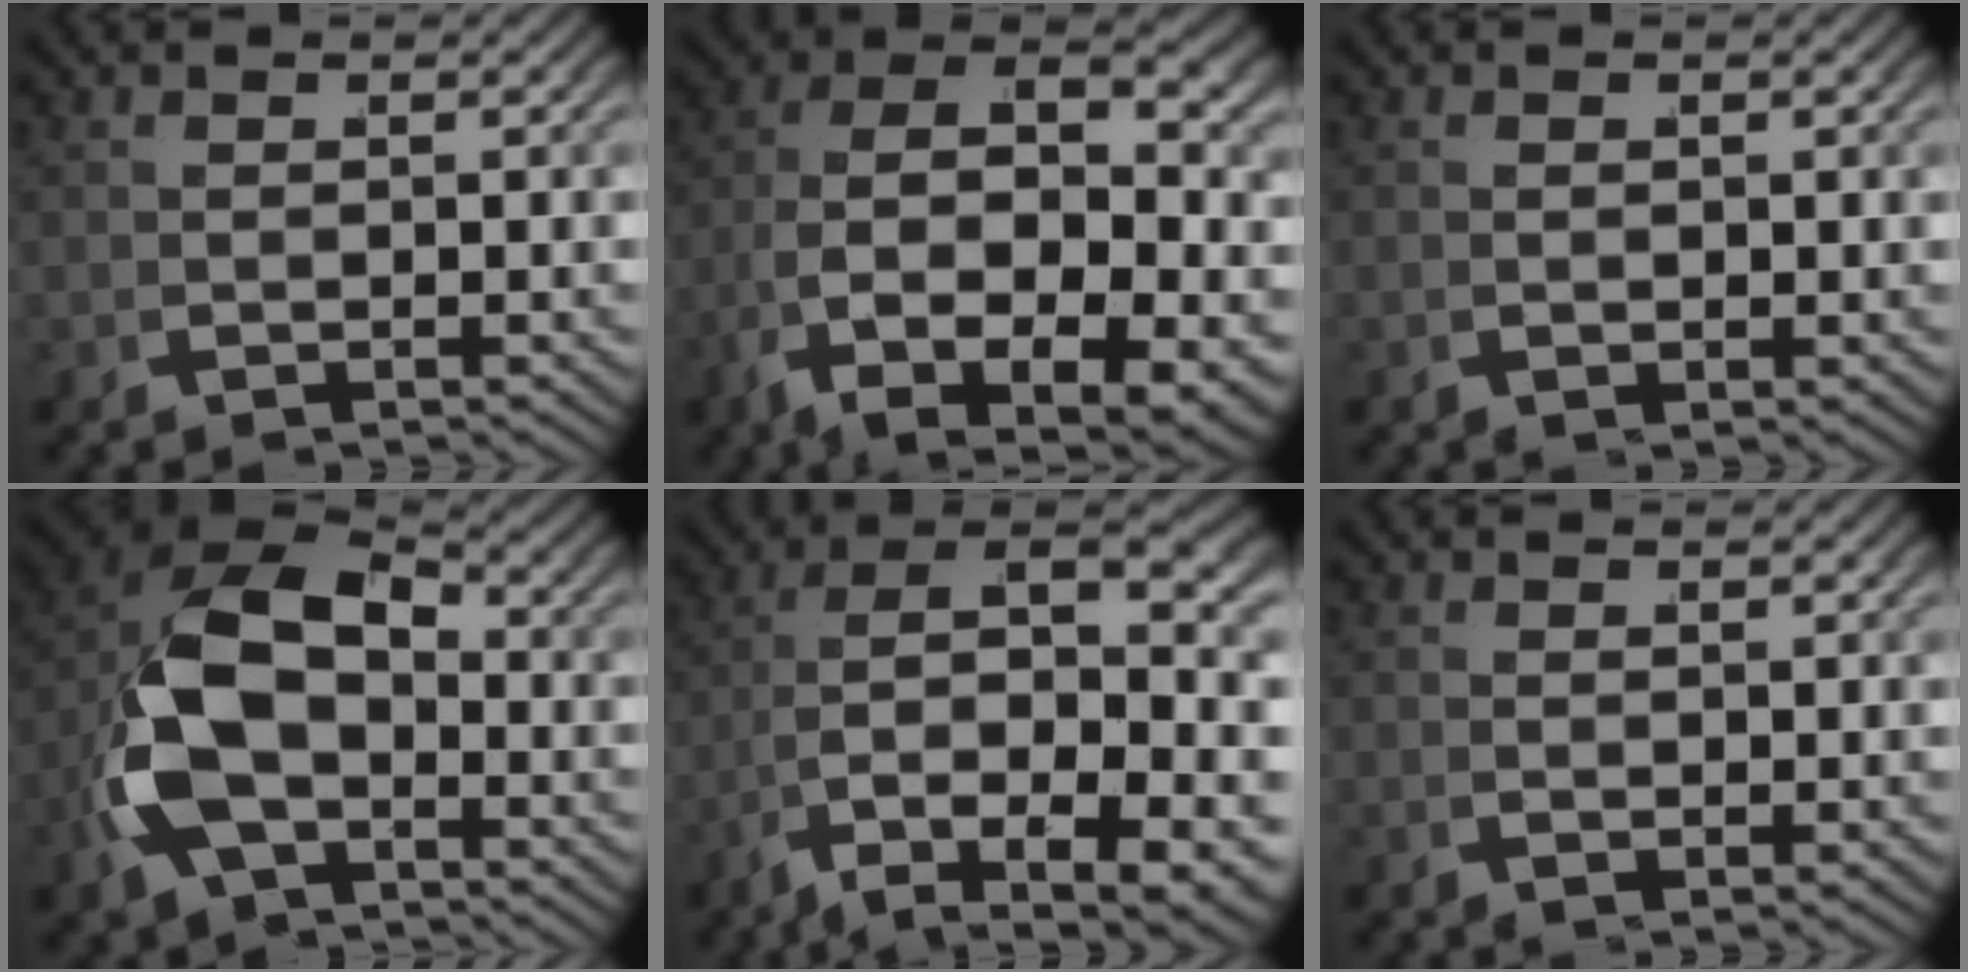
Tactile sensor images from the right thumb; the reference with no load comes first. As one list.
[{"total": 15.0, "force": [-2.0, 8.8, 11.9], "torque": [-0.242, -0.064, 0.001]}, {"total": 0.7, "force": [0.0, 0.3, 0.6], "torque": [-0.013, -0.001, 0.000]}, {"total": 11.2, "force": [-0.4, 7.8, 8.0], "torque": [-0.208, -0.026, 0.008]}, {"total": 13.7, "force": [-0.5, 7.9, 11.2], "torque": [-0.226, -0.058, 0.028]}, {"total": 1.0, "force": [0.2, 0.4, 0.9], "torque": [-0.019, -0.001, 0.005]}]